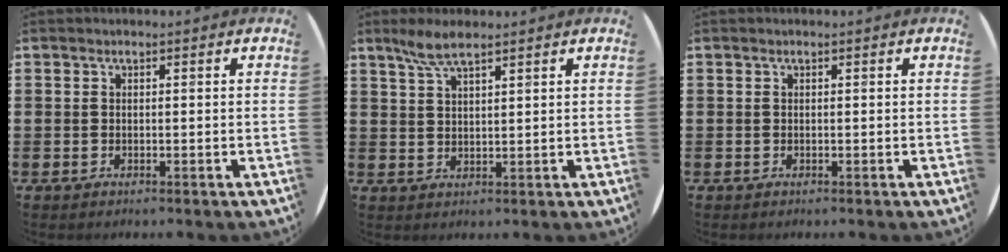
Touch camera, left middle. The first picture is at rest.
{"total": 4.3, "force": [3.3, 0.7, 2.6], "torque": [-0.058, 0.002, 0.059]}
{"total": 0.0}